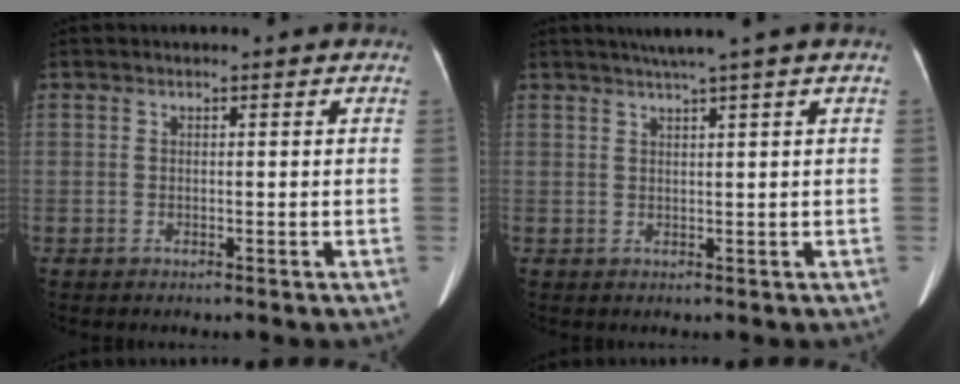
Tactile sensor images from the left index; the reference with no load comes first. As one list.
[{"total": 4.1, "force": [2.9, -1.3, 2.6], "torque": [-0.039, 0.010, 0.051]}]